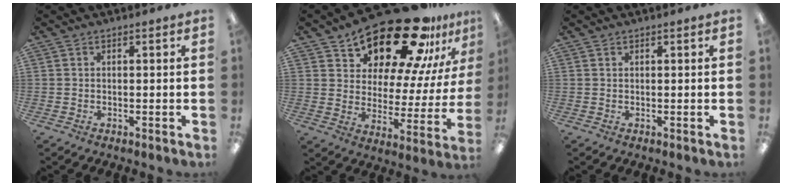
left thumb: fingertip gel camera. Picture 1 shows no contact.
{"total": 23.1, "force": [18.5, 8.9, 10.6], "torque": [-0.156, -0.144, 0.312]}
{"total": 0.6, "force": [0.5, 0.4, 0.2], "torque": [-0.003, 0.003, 0.008]}